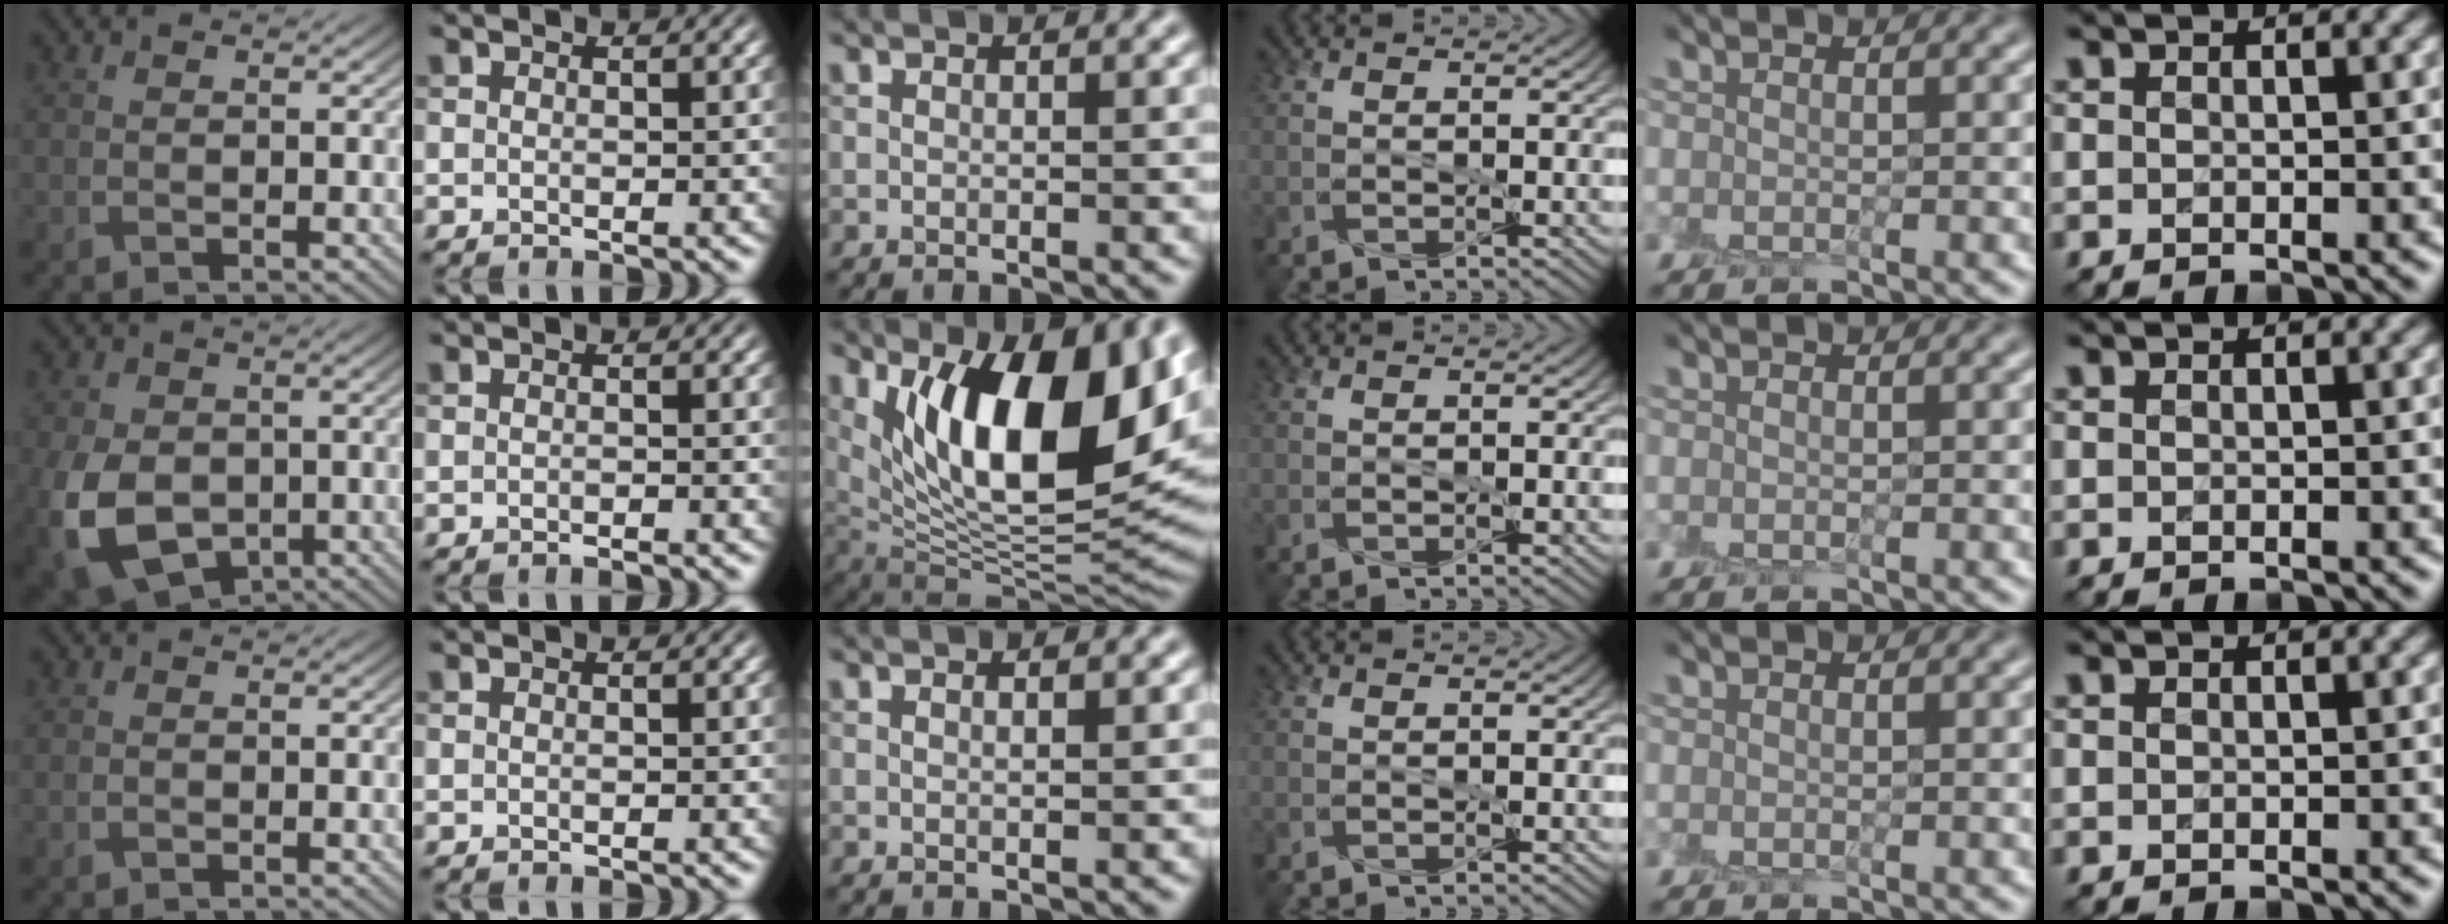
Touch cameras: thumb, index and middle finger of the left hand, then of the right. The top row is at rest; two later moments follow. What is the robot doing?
{"motion": "peel", "object": "sticky note"}